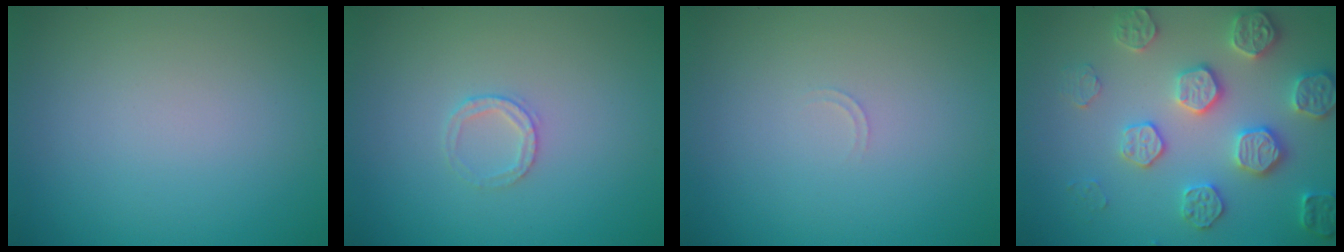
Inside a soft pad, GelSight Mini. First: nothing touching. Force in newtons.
{"total": 1.4, "press": 1.3, "slide": 0.2}
{"total": 0.6, "press": 0.6, "slide": 0.2}
{"total": 4.9, "press": 4.9, "slide": 0.4}